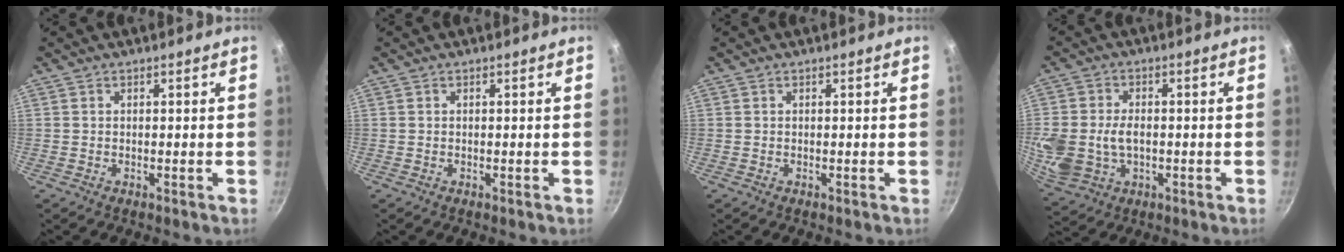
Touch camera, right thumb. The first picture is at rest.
{"total": 0.0}
{"total": 0.0}
{"total": 13.1, "force": [-0.9, 9.7, 8.8], "torque": [-0.196, 0.005, -0.007]}